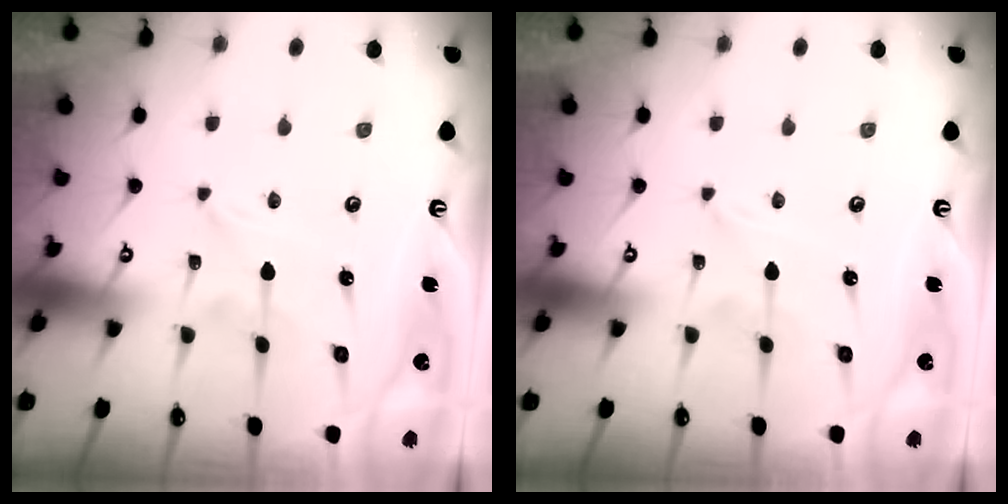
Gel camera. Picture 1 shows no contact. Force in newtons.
{"total": 0.0}